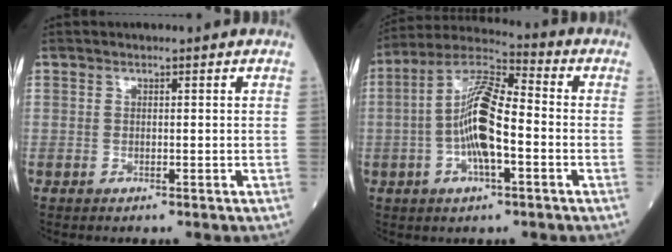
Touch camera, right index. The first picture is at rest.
{"total": 11.8, "force": [-1.7, 3.2, 11.2], "torque": [-0.224, 0.017, -0.034]}